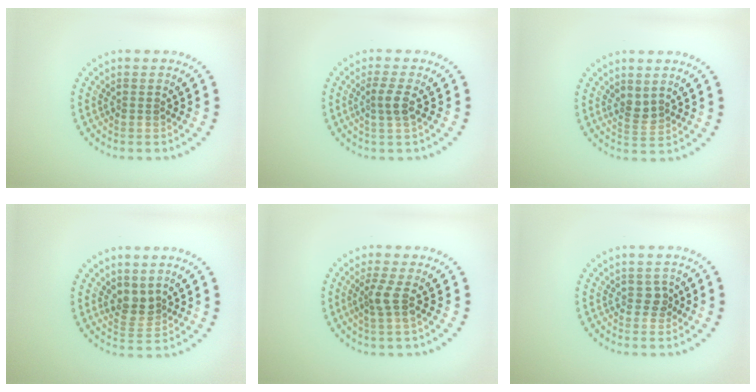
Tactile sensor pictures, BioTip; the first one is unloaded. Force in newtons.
{"total": 1.8, "press": 1.5, "slide": 1.1}
{"total": 1.6, "press": 1.3, "slide": 0.9}
{"total": 2.1, "press": 1.6, "slide": 1.4}
{"total": 1.9, "press": 1.4, "slide": 1.3}
{"total": 1.2, "press": 1.0, "slide": 0.6}